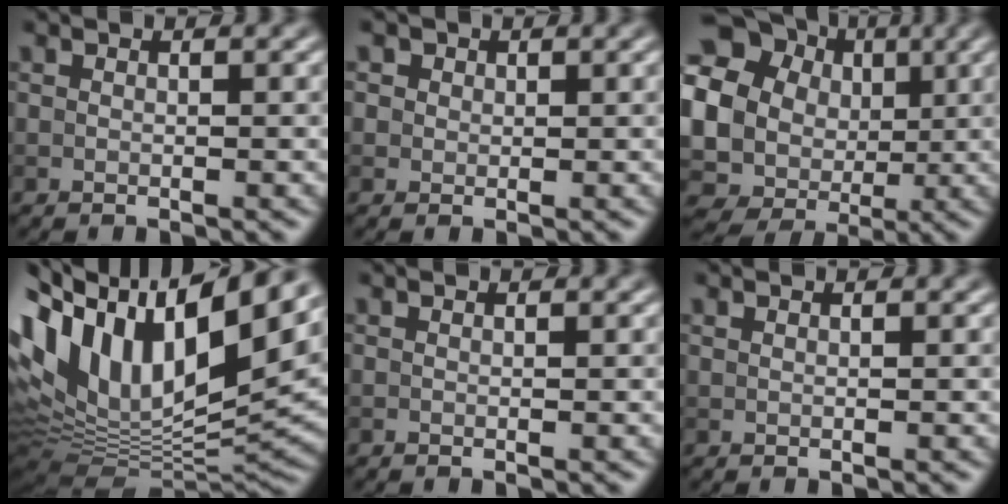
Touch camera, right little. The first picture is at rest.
{"total": 2.4, "force": [1.2, 1.8, 0.9], "torque": [-0.015, 0.007, 0.013]}
{"total": 18.8, "force": [3.0, 17.2, 7.1], "torque": [-0.182, 0.012, 0.019]}
{"total": 16.5, "force": [6.4, 8.0, 12.9], "torque": [-0.251, 0.017, 0.113]}
{"total": 0.0}
{"total": 0.0}